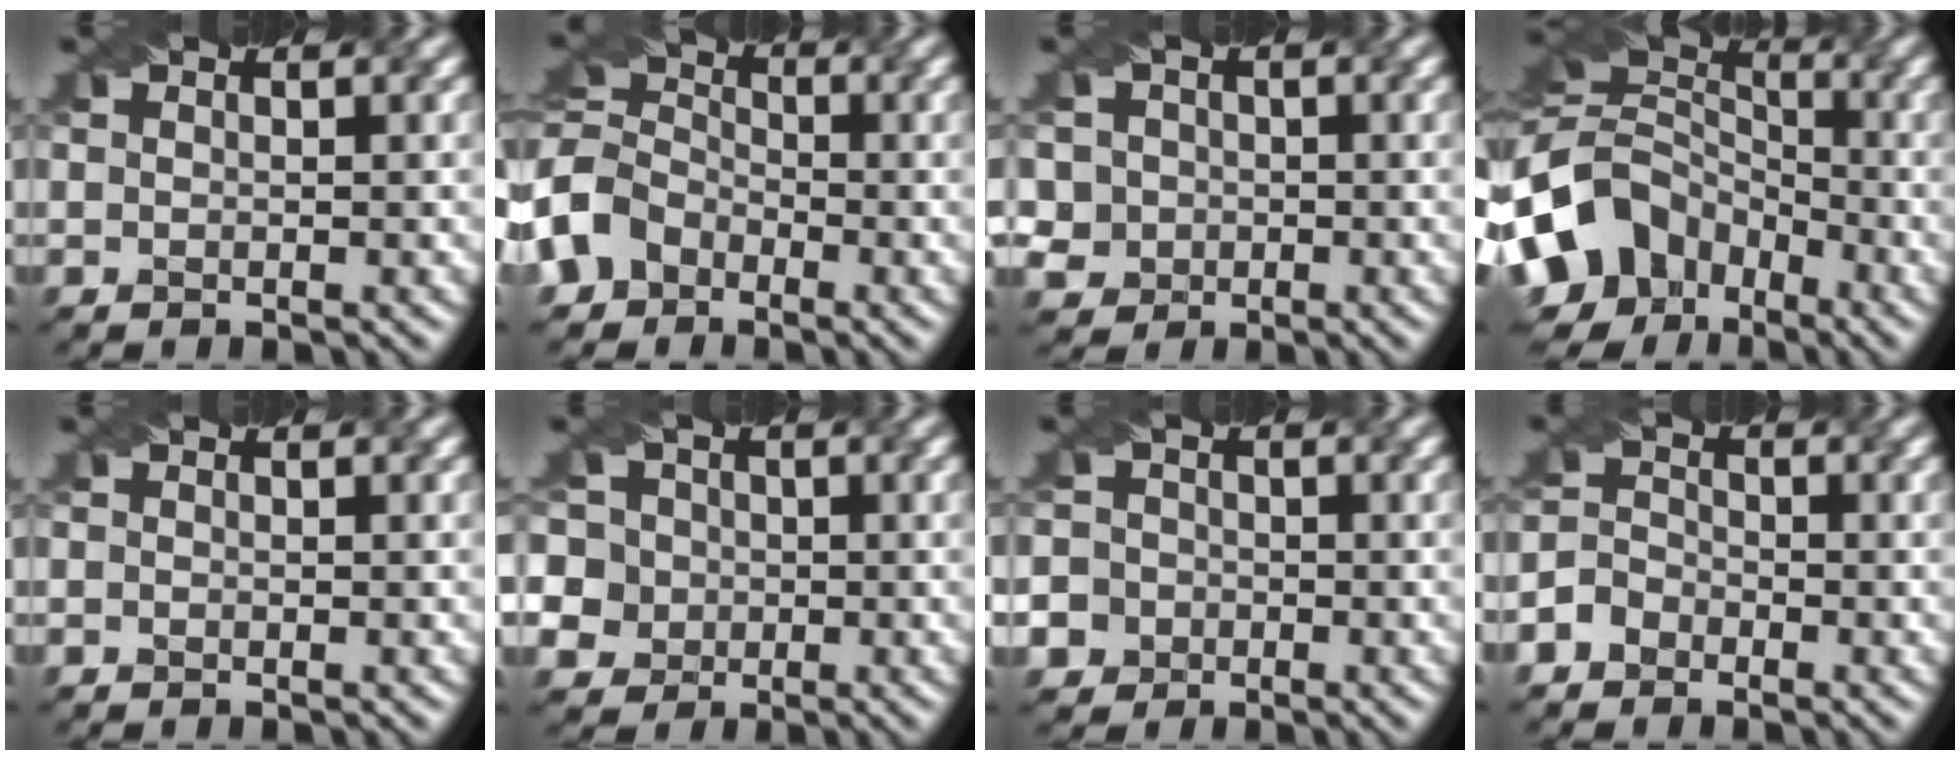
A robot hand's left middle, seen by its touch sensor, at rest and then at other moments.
{"total": 5.2, "force": [-2.8, 3.8, 2.2], "torque": [-0.049, 0.021, -0.071]}
{"total": 5.5, "force": [1.0, 5.1, 1.9], "torque": [-0.040, 0.035, -0.005]}
{"total": 12.2, "force": [-5.4, 9.6, 5.2], "torque": [-0.144, -0.001, -0.102]}
{"total": 0.7, "force": [-0.1, 0.6, 0.3], "torque": [0.000, 0.011, -0.011]}
{"total": 9.2, "force": [-0.1, 8.4, 3.7], "torque": [-0.071, 0.028, -0.030]}
{"total": 7.6, "force": [-2.7, 6.9, 1.8], "torque": [-0.042, 0.014, -0.075]}
{"total": 2.7, "force": [-2.0, 1.8, 0.5], "torque": [0.007, 0.013, -0.037]}